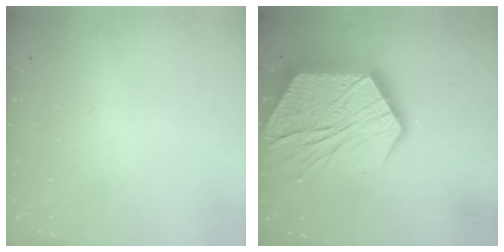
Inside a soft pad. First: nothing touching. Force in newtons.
{"total": 27.1, "press": 27.0, "slide": 2.2}